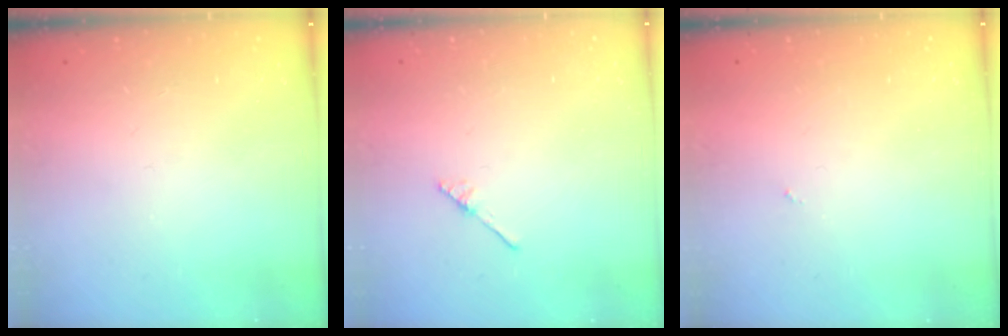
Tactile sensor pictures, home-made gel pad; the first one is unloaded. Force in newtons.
{"total": 1.9, "press": 1.8, "slide": 0.3}
{"total": 0.0}